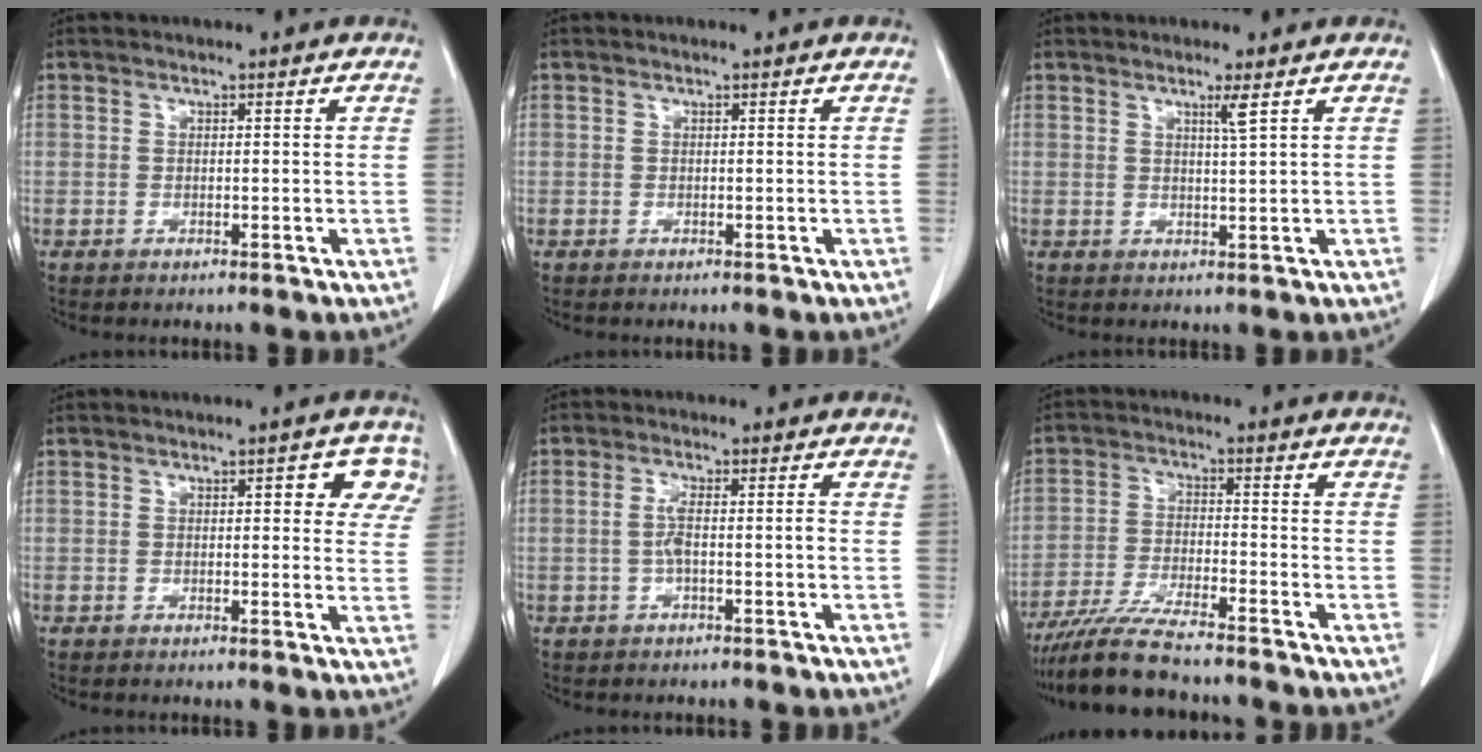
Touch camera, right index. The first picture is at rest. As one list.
[{"total": 0.0}, {"total": 1.9, "force": [1.1, -0.6, 1.5], "torque": [-0.031, -0.008, 0.021]}, {"total": 5.7, "force": [2.4, 2.5, 4.5], "torque": [-0.031, 0.013, 0.018]}, {"total": 2.2, "force": [-0.4, 0.5, 2.1], "torque": [-0.047, 0.002, -0.008]}, {"total": 8.6, "force": [-7.6, 0.3, 3.9], "torque": [-0.072, -0.023, -0.137]}]